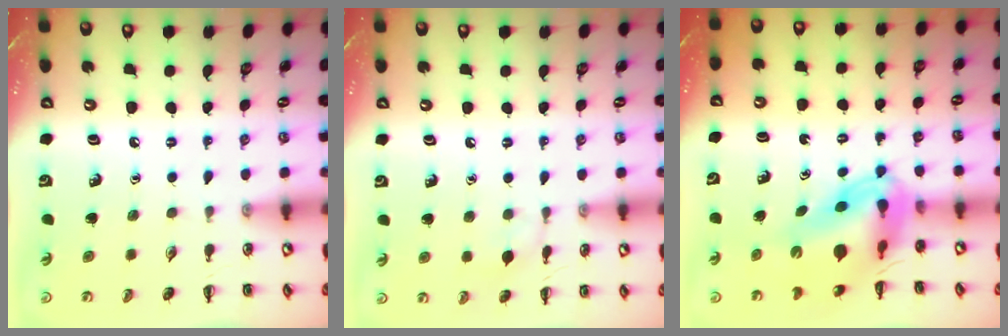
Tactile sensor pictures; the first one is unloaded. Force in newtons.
{"total": 5.0, "press": 4.6, "slide": 1.9}
{"total": 10.2, "press": 9.8, "slide": 2.8}